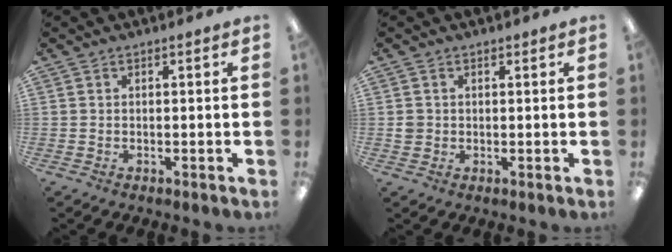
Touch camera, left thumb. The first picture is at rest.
{"total": 2.2, "force": [0.3, 2.2, 0.3], "torque": [-0.001, 0.001, 0.002]}